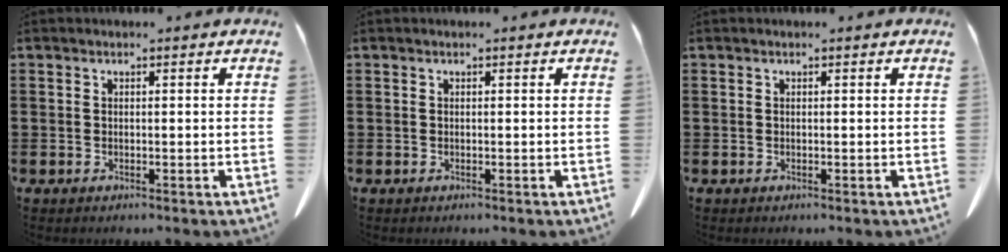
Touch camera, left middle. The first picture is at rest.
{"total": 0.0}
{"total": 0.0}